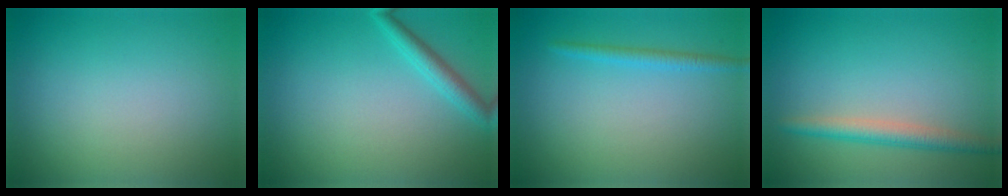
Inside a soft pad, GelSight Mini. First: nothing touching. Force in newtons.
{"total": 2.0, "press": 2.0, "slide": 0.1}
{"total": 1.5, "press": 1.5, "slide": 0.1}
{"total": 2.7, "press": 2.7, "slide": 0.2}